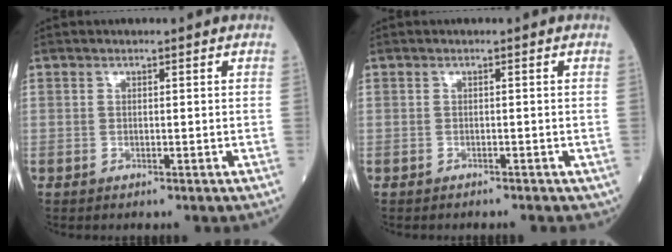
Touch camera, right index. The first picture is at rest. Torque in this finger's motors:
{"motor_torque": [0.23, -0.41, 0.14, 0.01]}